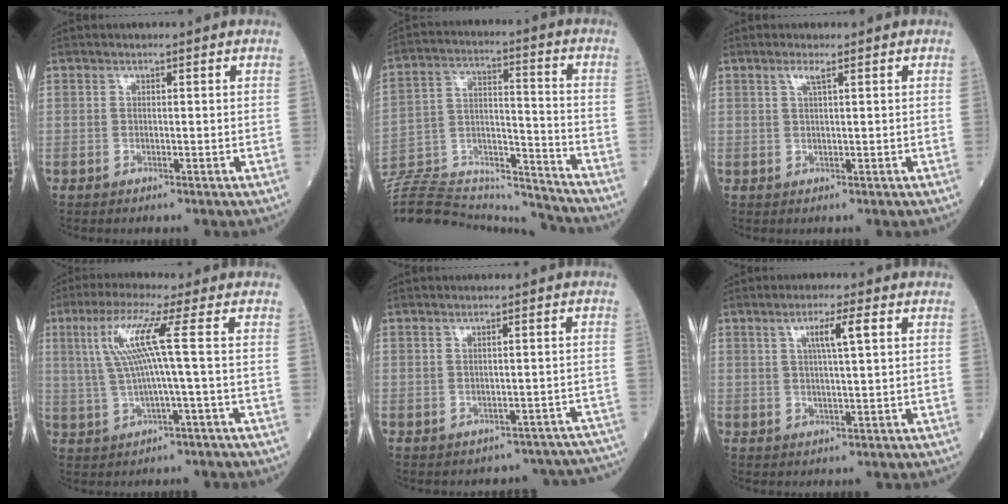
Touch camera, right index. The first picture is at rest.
{"total": 22.9, "force": [-21.8, 3.7, 5.8], "torque": [-0.152, 0.016, -0.351]}
{"total": 1.5, "force": [0.8, -0.1, 1.2], "torque": [-0.030, 0.002, 0.016]}
{"total": 7.9, "force": [1.4, -1.1, 7.7], "torque": [-0.157, 0.016, 0.034]}
{"total": 11.2, "force": [-10.2, 4.5, 1.0], "torque": [0.006, 0.043, -0.100]}
{"total": 4.4, "force": [1.5, 0.0, 4.1], "torque": [-0.073, 0.004, 0.026]}